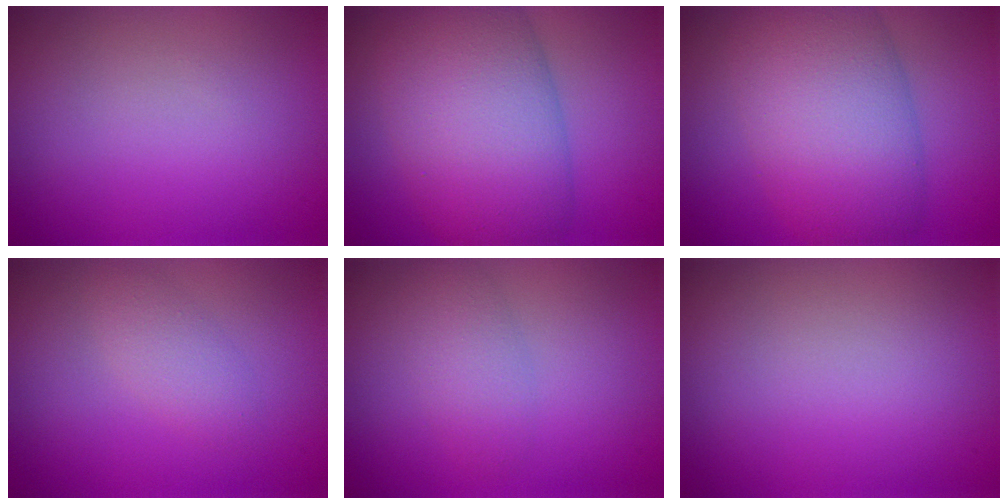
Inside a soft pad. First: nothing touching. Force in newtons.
{"total": 11.1, "press": 11.0, "slide": 0.6}
{"total": 10.2, "press": 10.2, "slide": 0.4}
{"total": 1.9, "press": 1.9, "slide": 0.1}
{"total": 2.4, "press": 2.4, "slide": 0.1}
{"total": 0.0}